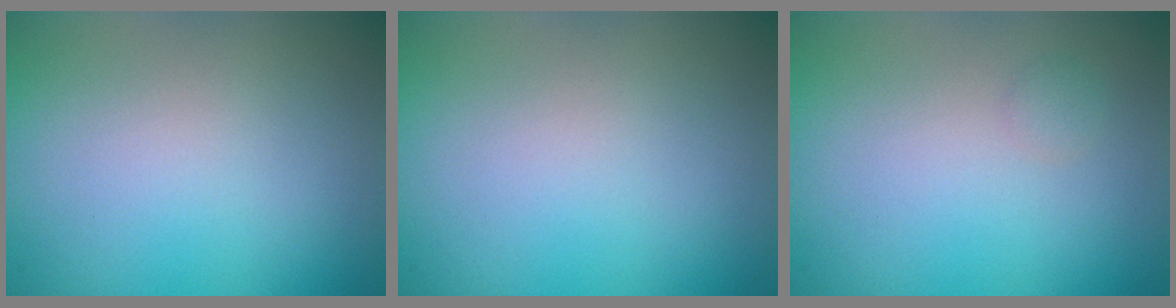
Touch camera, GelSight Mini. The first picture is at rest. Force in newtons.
{"total": 0.0}
{"total": 0.6, "press": 0.6, "slide": 0.0}